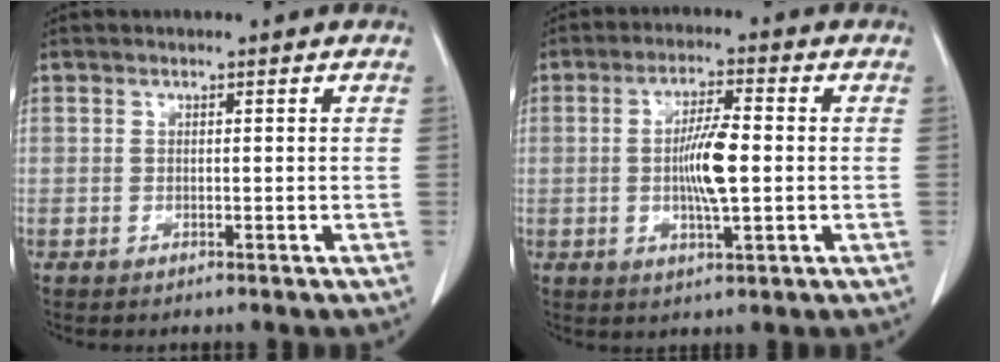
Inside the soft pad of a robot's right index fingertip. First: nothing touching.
{"total": 7.3, "force": [-0.4, 1.1, 7.2], "torque": [-0.136, -0.001, -0.008]}